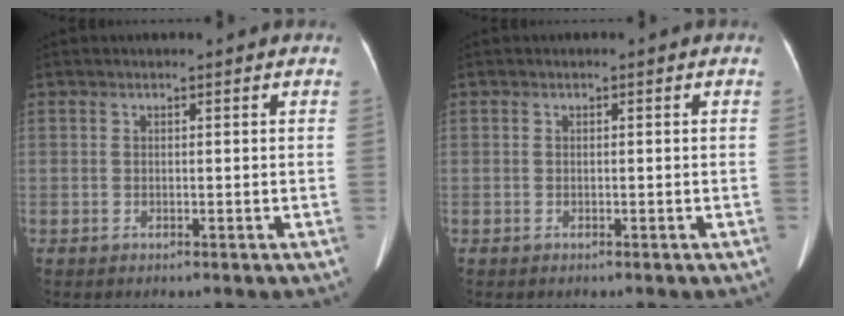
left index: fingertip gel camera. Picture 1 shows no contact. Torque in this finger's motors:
{"motor_torque": [0.06, 0.09, 0.02, 0.01]}